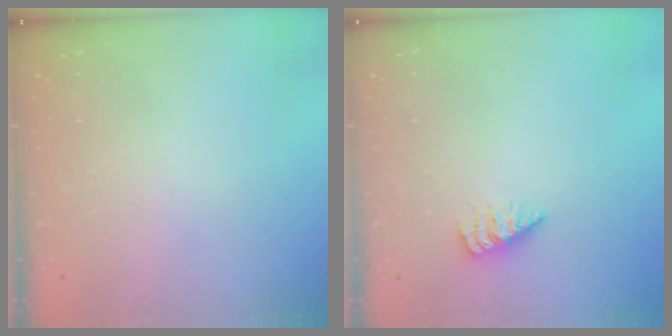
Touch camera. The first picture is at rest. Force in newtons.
{"total": 2.8, "press": 2.7, "slide": 0.3}